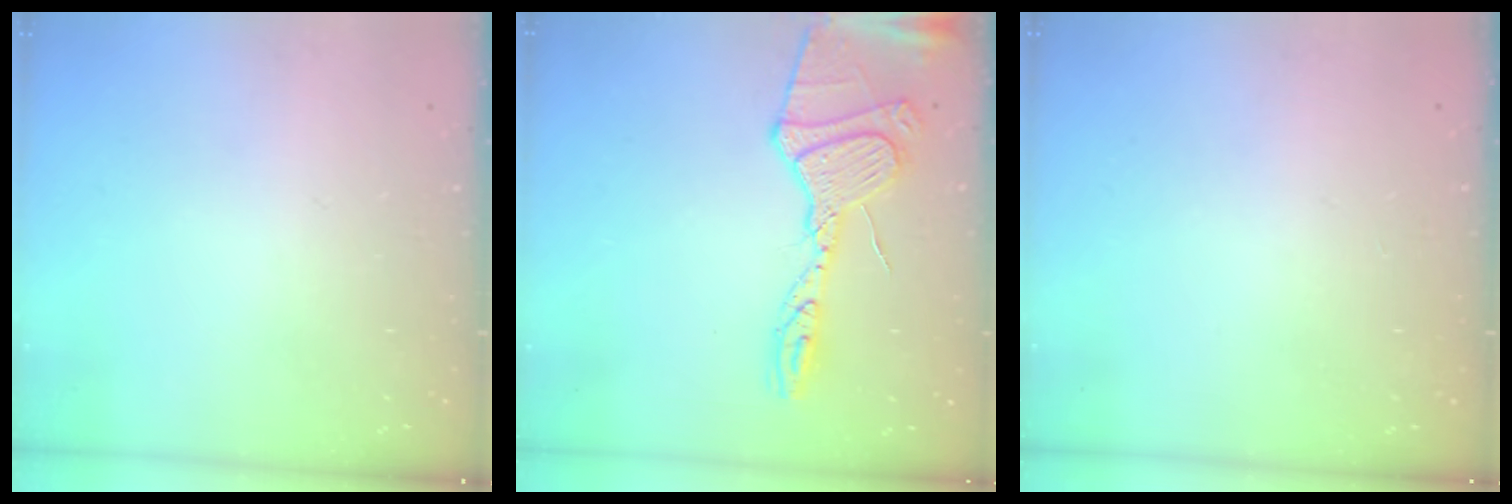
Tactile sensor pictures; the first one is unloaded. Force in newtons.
{"total": 15.8, "press": 15.7, "slide": 1.4}
{"total": 0.0}